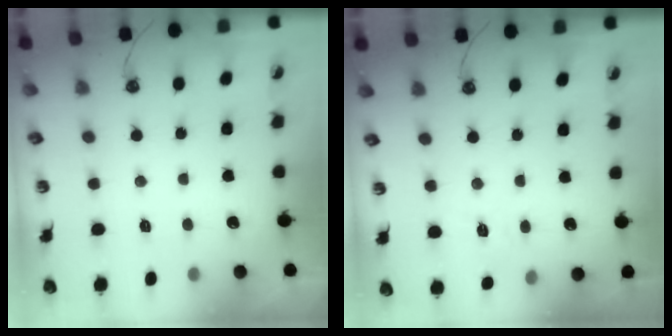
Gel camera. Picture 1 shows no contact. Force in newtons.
{"total": 5.3, "press": 5.2, "slide": 0.7}